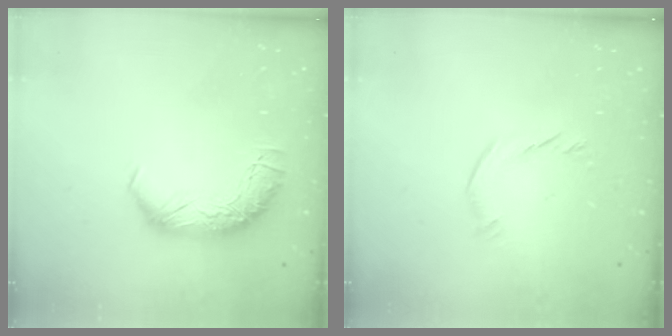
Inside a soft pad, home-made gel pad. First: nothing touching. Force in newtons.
{"total": 5.5, "press": 5.4, "slide": 0.8}